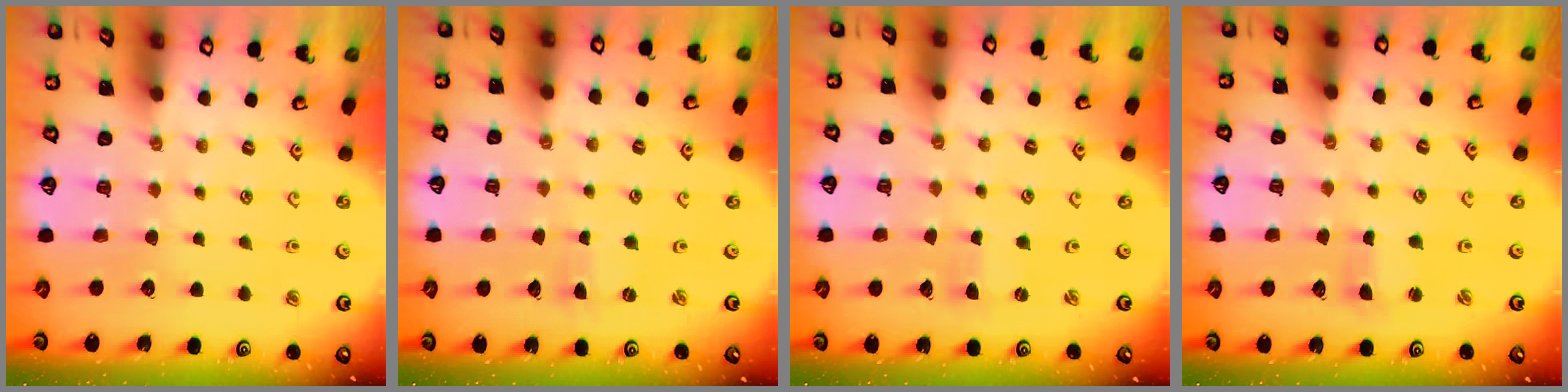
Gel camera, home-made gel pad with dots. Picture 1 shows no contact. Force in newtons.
{"total": 0.0}
{"total": 0.0}
{"total": 1.0, "press": 1.0, "slide": 0.2}